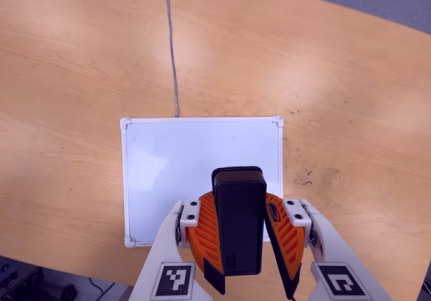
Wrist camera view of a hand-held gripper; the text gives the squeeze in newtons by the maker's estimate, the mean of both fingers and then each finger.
{"total": 8.9, "left": 9.1, "right": 8.6}